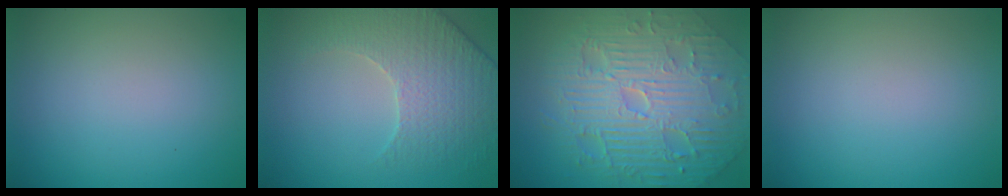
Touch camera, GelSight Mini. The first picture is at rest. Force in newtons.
{"total": 3.5, "press": 3.3, "slide": 0.9}
{"total": 11.0, "press": 7.1, "slide": 8.4}
{"total": 0.0}